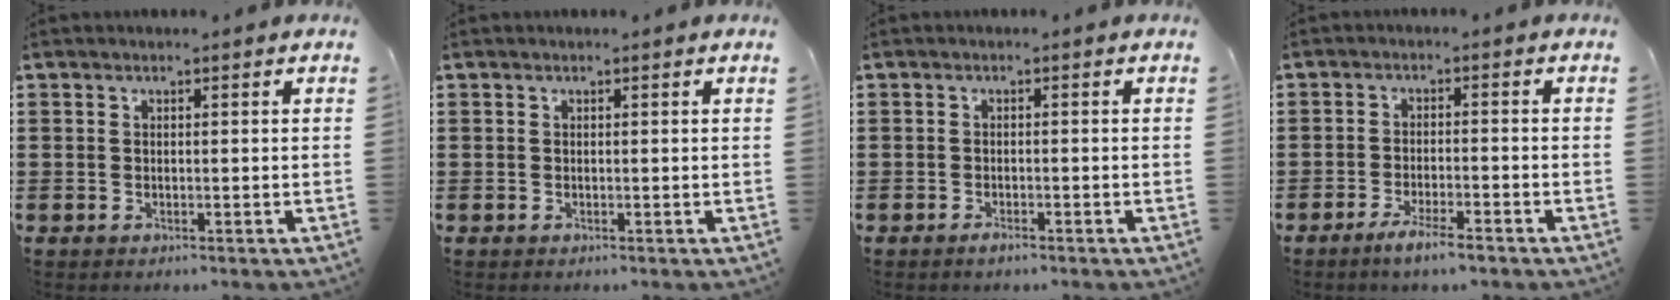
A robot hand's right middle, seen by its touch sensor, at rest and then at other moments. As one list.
[{"total": 0.0}, {"total": 1.1, "force": [-0.8, 0.2, 0.7], "torque": [-0.015, -0.007, -0.013]}, {"total": 3.6, "force": [-2.7, 0.2, 2.3], "torque": [-0.046, -0.001, -0.049]}]